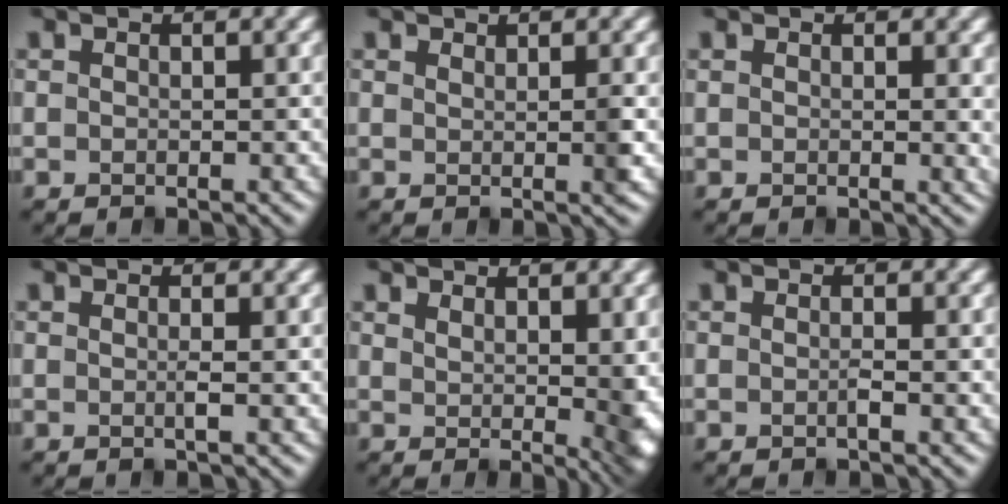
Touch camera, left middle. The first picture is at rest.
{"total": 1.1, "force": [0.6, 0.1, 0.9], "torque": [-0.011, -0.004, 0.011]}
{"total": 2.4, "force": [1.3, 0.8, 1.8], "torque": [-0.014, 0.005, 0.023]}
{"total": 1.0, "force": [0.0, 0.2, 0.9], "torque": [-0.013, 0.002, -0.006]}
{"total": 5.0, "force": [2.4, 1.5, 4.1], "torque": [-0.046, -0.002, 0.048]}
{"total": 0.8, "force": [-0.4, 0.1, 0.7], "torque": [-0.009, 0.003, -0.009]}